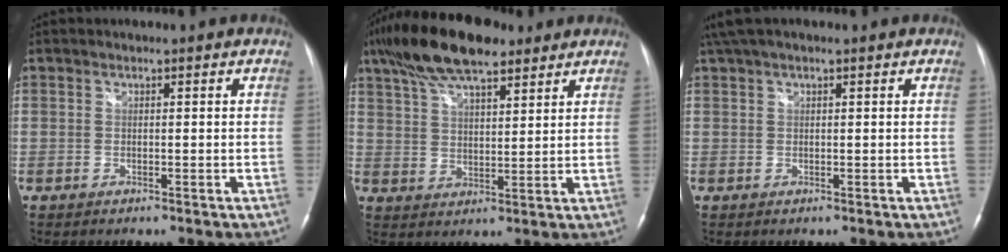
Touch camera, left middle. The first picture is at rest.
{"total": 14.0, "force": [10.2, 4.2, 8.7], "torque": [-0.177, 0.028, 0.182]}
{"total": 4.8, "force": [3.5, 0.9, 3.1], "torque": [-0.067, 0.041, 0.066]}